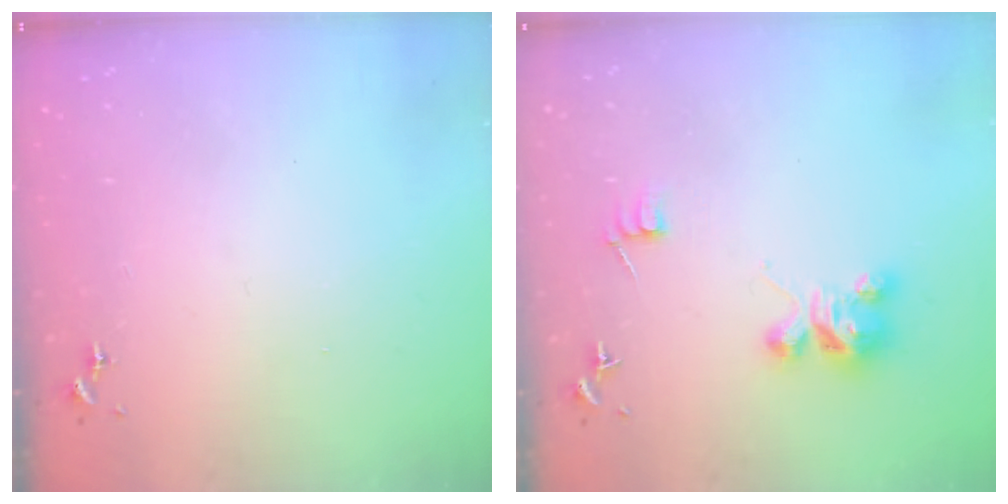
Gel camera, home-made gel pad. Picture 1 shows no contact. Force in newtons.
{"total": 6.3, "press": 6.3, "slide": 0.3}